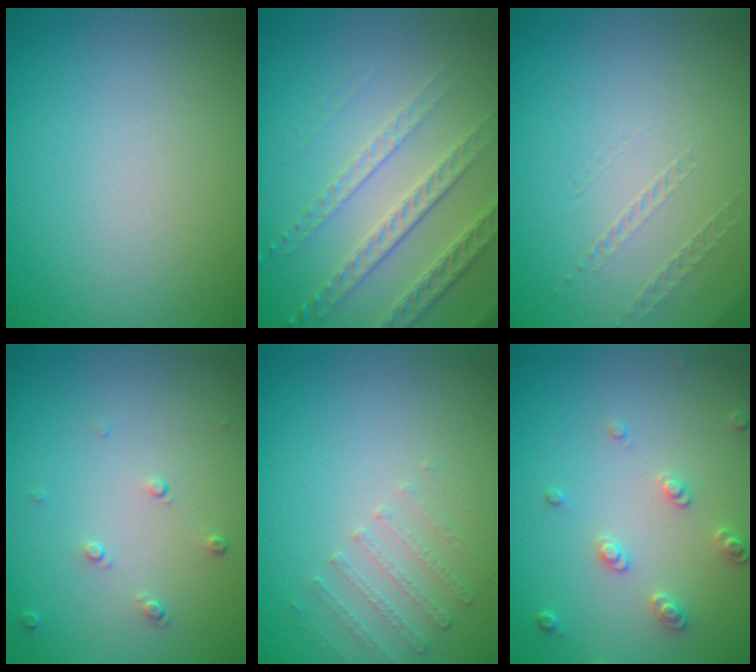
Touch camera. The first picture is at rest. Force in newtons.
{"total": 3.4, "press": 3.1, "slide": 1.4}
{"total": 0.9, "press": 0.1, "slide": 0.9}
{"total": 0.9, "press": 0.6, "slide": 0.7}
{"total": 1.3, "press": 0.9, "slide": 1.0}
{"total": 2.2, "press": 2.1, "slide": 0.6}